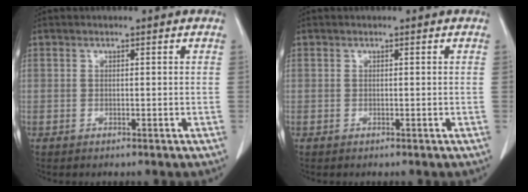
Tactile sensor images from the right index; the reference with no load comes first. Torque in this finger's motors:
{"motor_torque": [0.00, 0.00, 0.00, 0.00]}